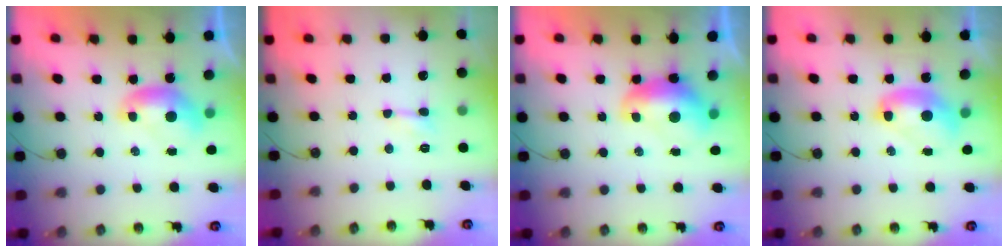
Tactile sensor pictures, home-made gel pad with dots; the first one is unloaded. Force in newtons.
{"total": 1.7, "press": 1.6, "slide": 0.5}
{"total": 2.0, "press": 1.9, "slide": 0.4}
{"total": 2.6, "press": 2.6, "slide": 0.2}